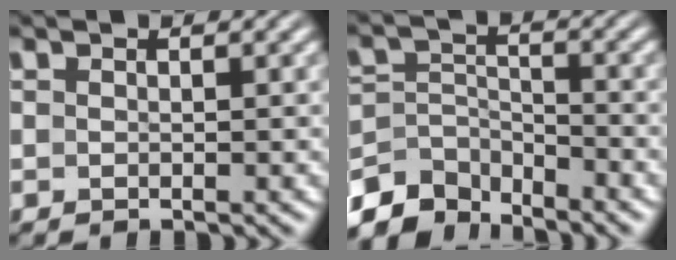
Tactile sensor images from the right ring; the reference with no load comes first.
{"total": 6.7, "force": [-4.9, 3.7, 2.6], "torque": [-0.059, -0.038, -0.071]}